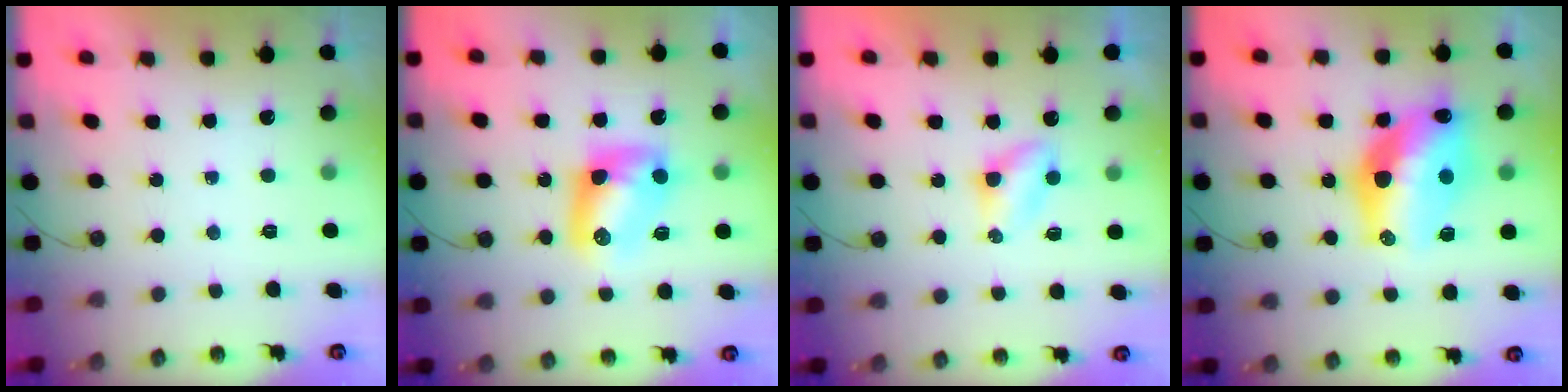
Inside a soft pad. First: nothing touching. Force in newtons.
{"total": 9.4, "press": 9.4, "slide": 0.6}
{"total": 3.7, "press": 3.7, "slide": 0.5}
{"total": 17.1, "press": 16.9, "slide": 2.7}